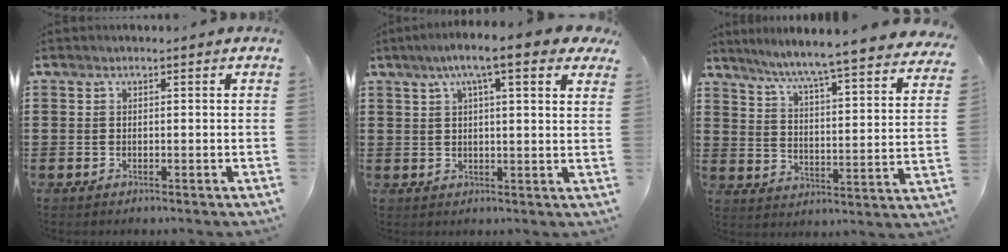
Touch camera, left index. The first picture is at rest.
{"total": 7.4, "force": [4.7, 1.0, 5.6], "torque": [-0.116, 0.000, 0.077]}
{"total": 5.9, "force": [5.3, -1.2, 2.3], "torque": [-0.070, -0.051, 0.082]}